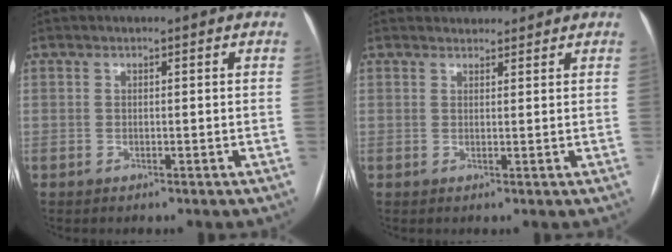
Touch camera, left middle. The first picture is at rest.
{"total": 3.1, "force": [3.0, 0.9, 0.0], "torque": [0.000, 0.019, 0.040]}